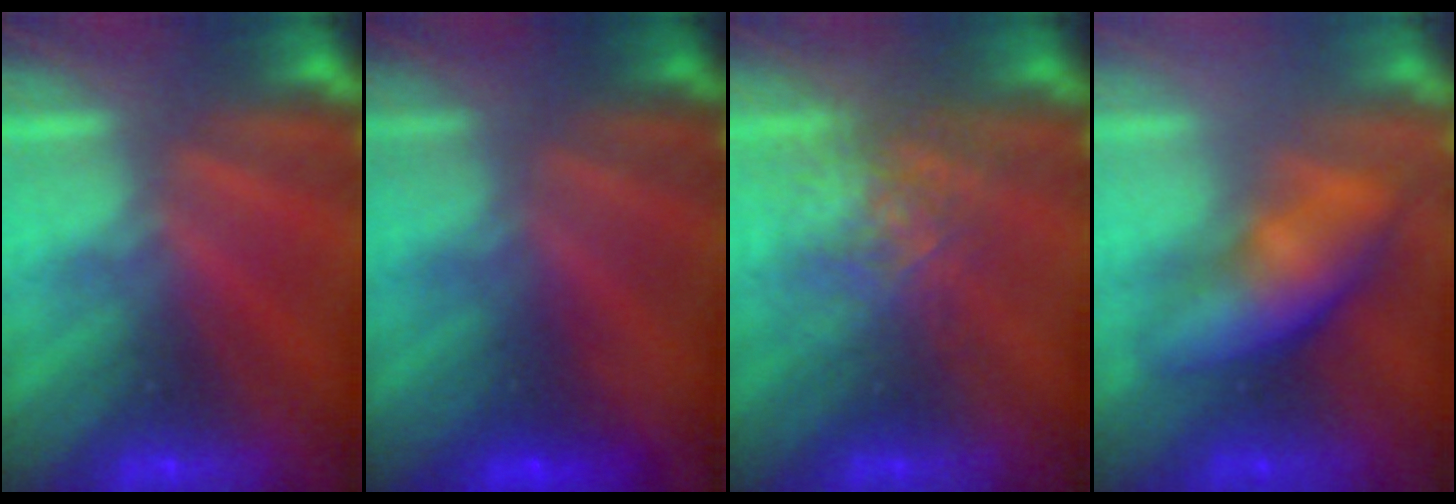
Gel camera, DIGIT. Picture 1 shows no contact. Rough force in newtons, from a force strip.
{"total": 1.2}
{"total": 2.6}
{"total": 3.6}